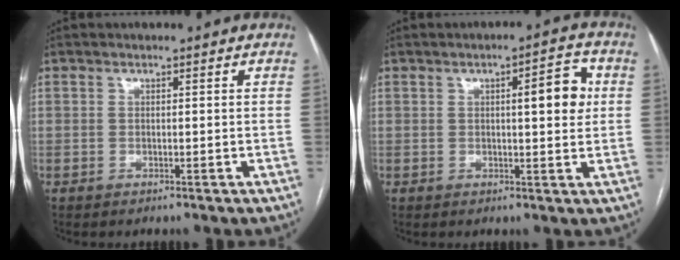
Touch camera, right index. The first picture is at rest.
{"total": 6.0, "force": [1.2, 1.4, 5.7], "torque": [-0.077, 0.012, 0.015]}